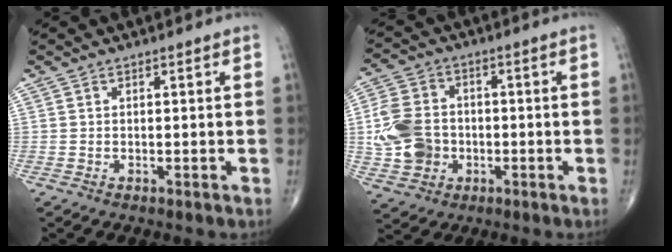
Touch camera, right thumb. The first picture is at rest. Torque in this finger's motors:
{"motor_torque": [0.24, 0.25, 0.63, 0.25, 0.07]}